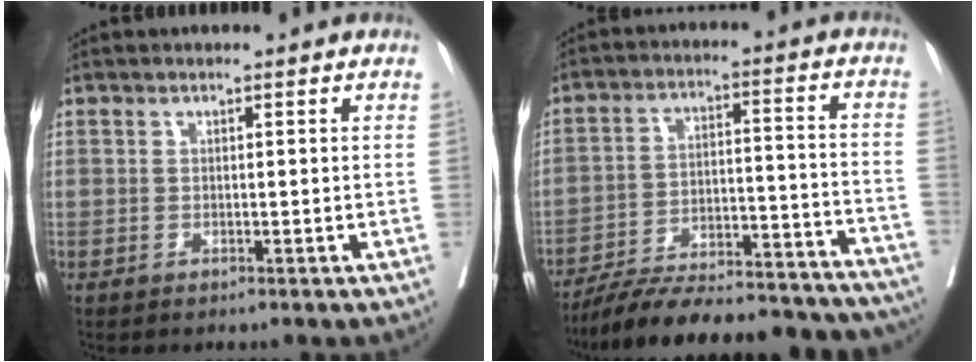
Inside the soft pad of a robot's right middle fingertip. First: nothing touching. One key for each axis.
{"total": 27.9, "fx": -25.3, "fy": 5.5, "fz": 10.5, "tx": -0.123, "ty": 0.002, "tz": -0.353}